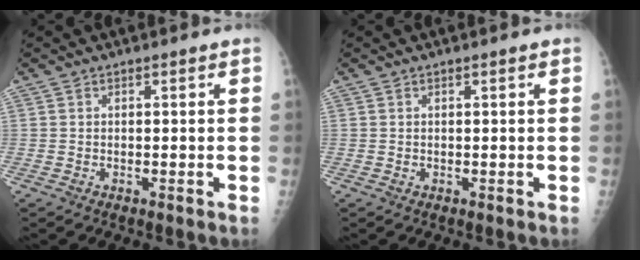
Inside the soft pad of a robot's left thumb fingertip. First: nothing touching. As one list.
[{"total": 0.6, "force": [0.2, 0.3, 0.4], "torque": [-0.002, 0.001, 0.005]}]